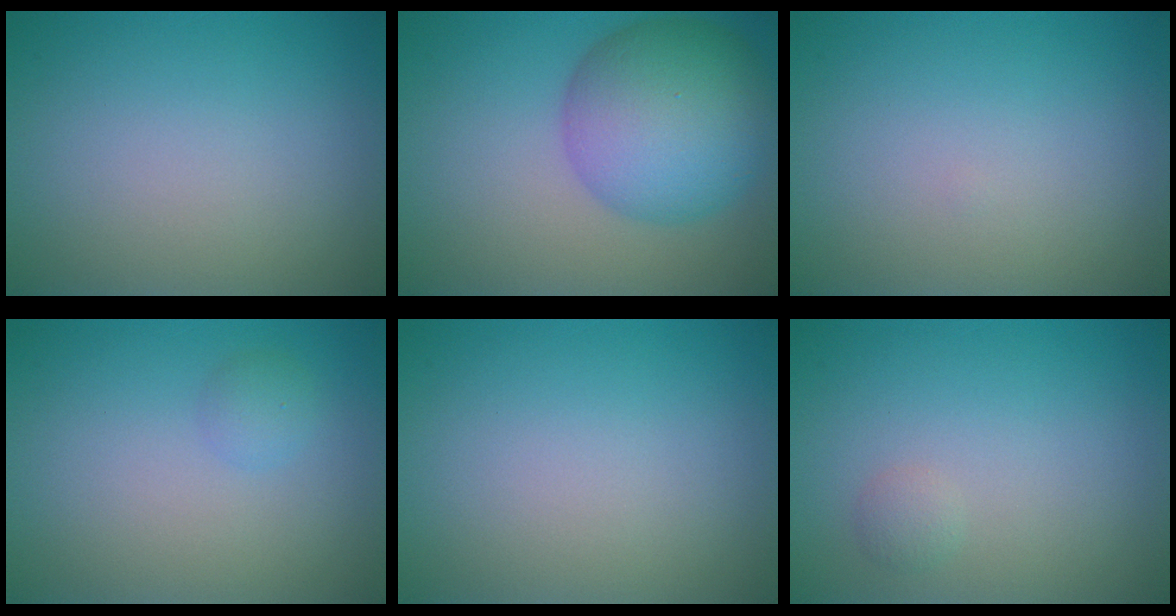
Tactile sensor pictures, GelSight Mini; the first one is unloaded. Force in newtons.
{"total": 9.5, "press": 9.5, "slide": 0.2}
{"total": 0.0}
{"total": 1.1, "press": 1.1, "slide": 0.1}
{"total": 0.0}
{"total": 0.8, "press": 0.8, "slide": 0.1}